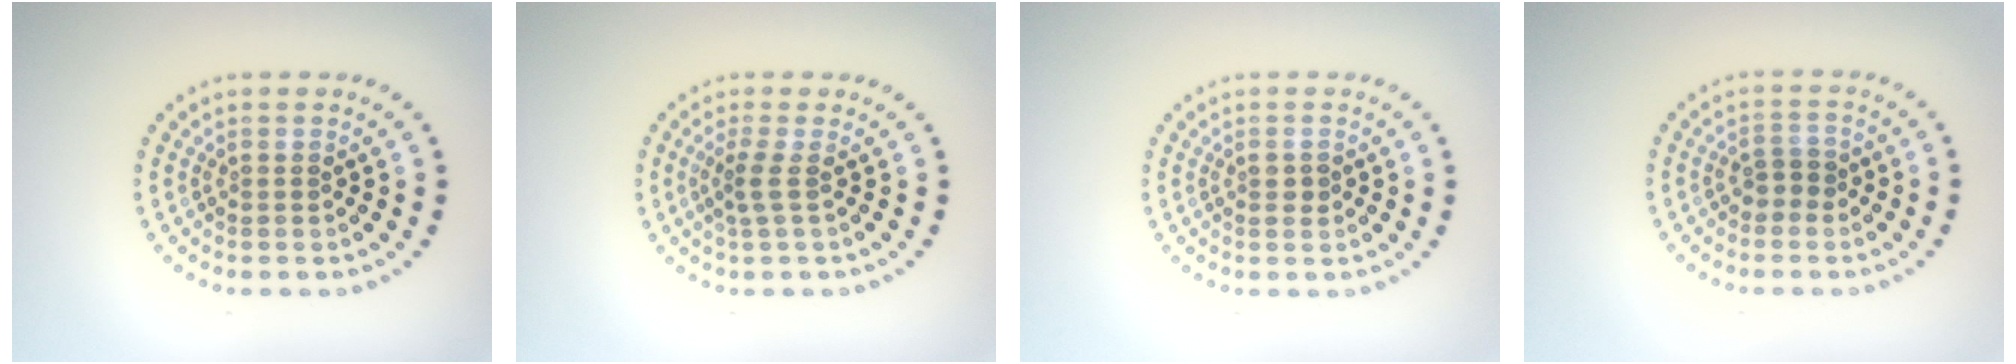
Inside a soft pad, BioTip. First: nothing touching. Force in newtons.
{"total": 1.6, "press": 1.1, "slide": 1.2}
{"total": 1.1, "press": 1.1, "slide": 0.3}
{"total": 1.6, "press": 1.5, "slide": 0.7}